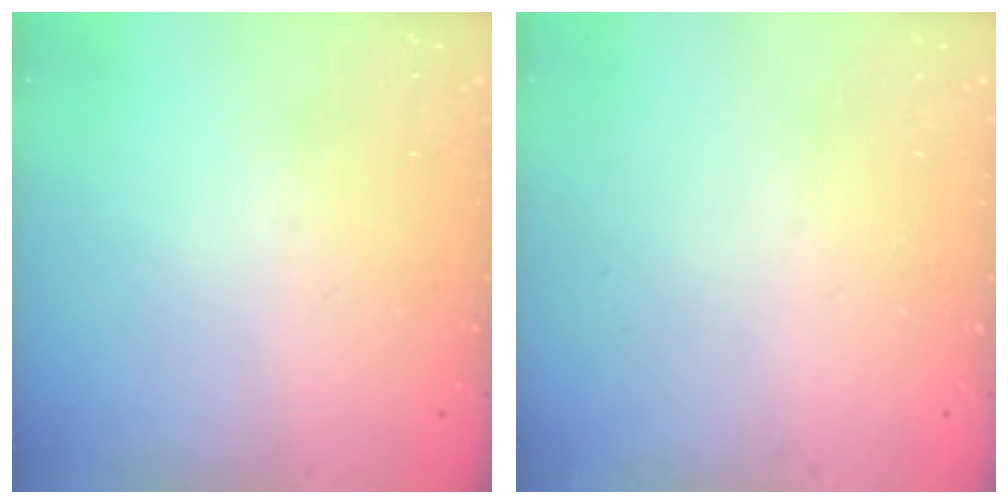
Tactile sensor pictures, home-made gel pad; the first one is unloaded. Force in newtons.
{"total": 0.0}